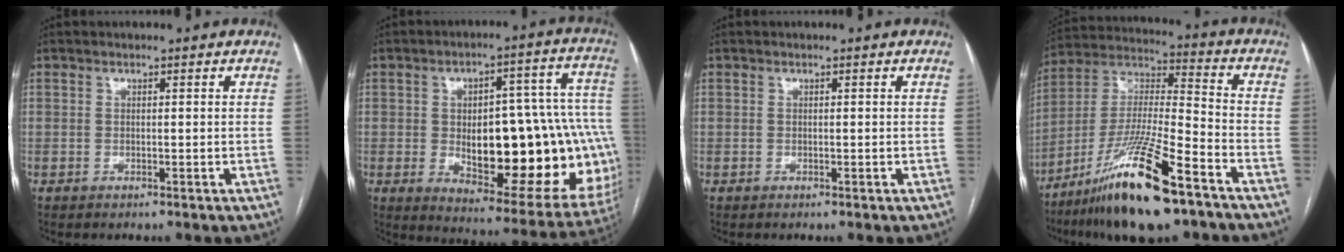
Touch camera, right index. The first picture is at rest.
{"total": 28.9, "force": [-3.4, 10.3, 26.8], "torque": [-0.280, 0.034, -0.014]}
{"total": 0.0}
{"total": 19.7, "force": [-12.5, 1.8, 15.1], "torque": [-0.316, -0.025, -0.227]}